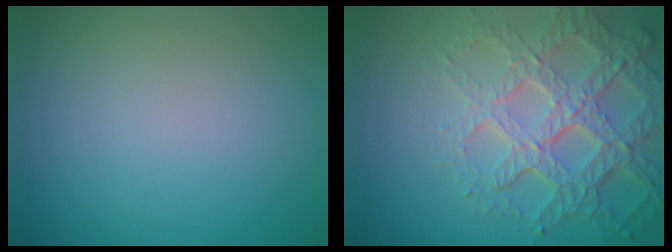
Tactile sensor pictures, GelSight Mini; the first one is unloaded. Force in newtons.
{"total": 7.6, "press": 5.3, "slide": 5.4}